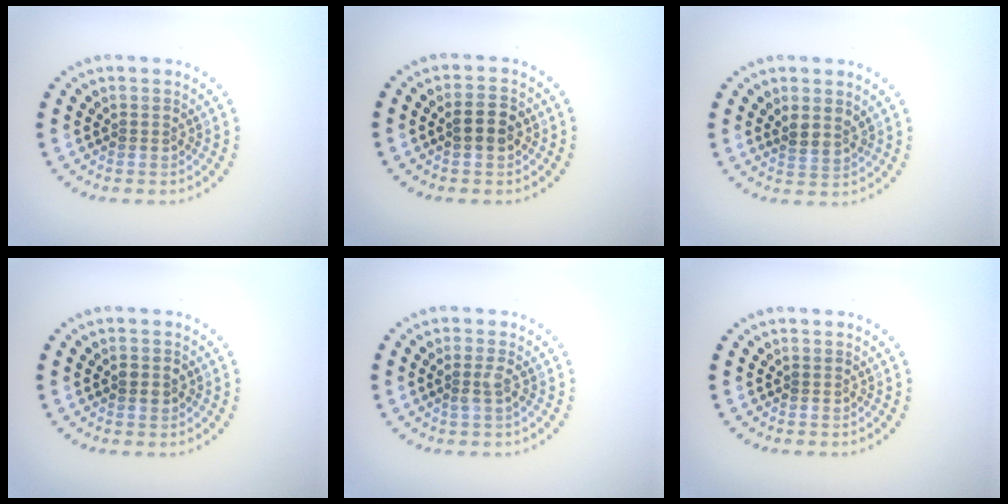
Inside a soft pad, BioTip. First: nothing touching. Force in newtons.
{"total": 2.5, "press": 2.5, "slide": 0.1}
{"total": 1.9, "press": 1.5, "slide": 1.1}
{"total": 1.0, "press": 1.0, "slide": 0.2}
{"total": 1.1, "press": 1.0, "slide": 0.4}
{"total": 0.0}